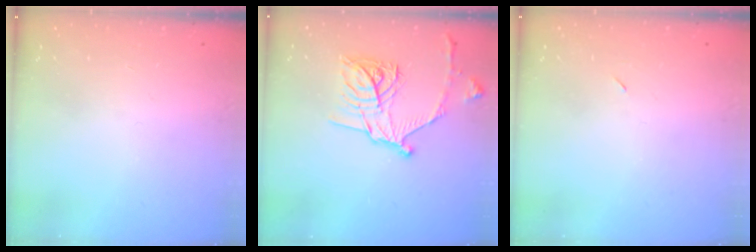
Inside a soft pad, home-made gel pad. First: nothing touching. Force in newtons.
{"total": 16.7, "press": 16.6, "slide": 0.6}
{"total": 2.3, "press": 2.0, "slide": 1.2}